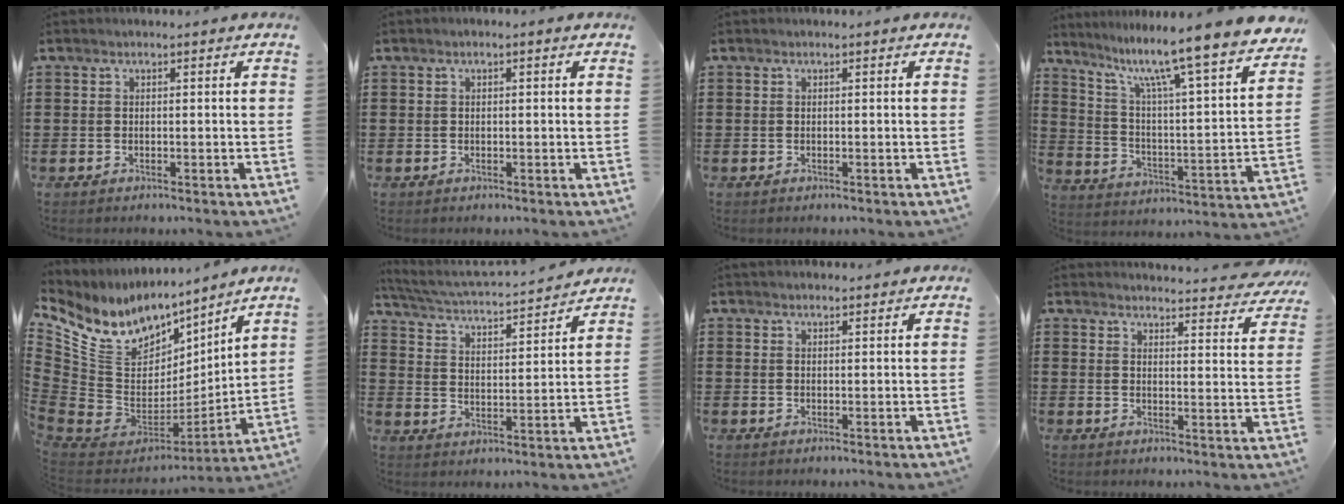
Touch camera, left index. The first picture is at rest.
{"total": 0.5, "force": [0.0, 0.1, 0.5], "torque": [-0.009, -0.001, 0.001]}
{"total": 0.0}
{"total": 10.7, "force": [8.8, -0.5, 6.0], "torque": [-0.134, -0.080, 0.135]}
{"total": 11.1, "force": [5.5, 8.1, 5.2], "torque": [-0.148, -0.049, 0.099]}
{"total": 3.1, "force": [2.9, 0.1, 1.1], "torque": [-0.041, -0.029, 0.039]}
{"total": 1.5, "force": [1.4, 0.2, 0.3], "torque": [-0.008, 0.002, 0.027]}
{"total": 3.7, "force": [3.7, -0.3, 0.7], "torque": [-0.022, -0.026, 0.061]}